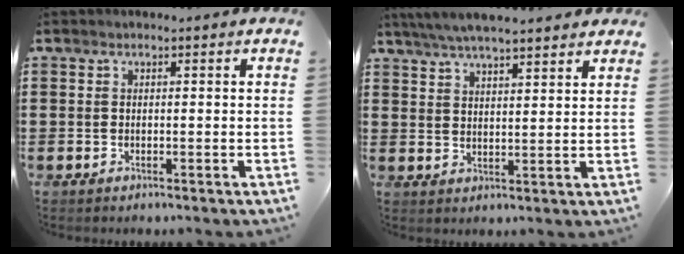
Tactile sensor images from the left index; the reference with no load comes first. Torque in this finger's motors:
{"motor_torque": [1.55, -0.59, 1.05, 0.21]}